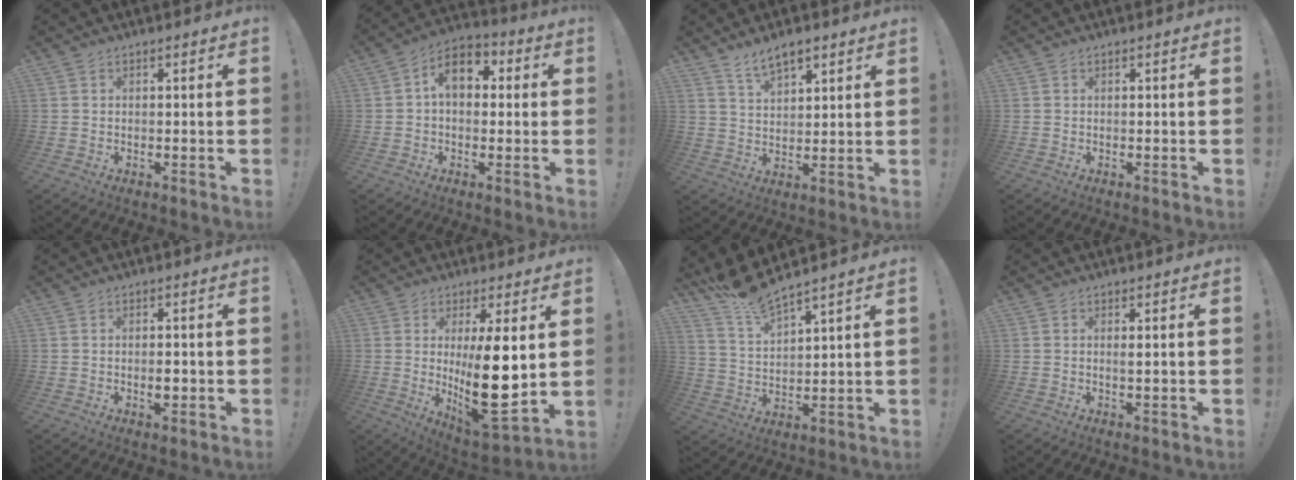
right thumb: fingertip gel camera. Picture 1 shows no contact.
{"total": 9.4, "force": [2.3, 6.3, 6.6], "torque": [-0.095, 0.006, 0.042]}
{"total": 7.1, "force": [5.2, 3.0, 3.8], "torque": [-0.064, -0.021, 0.096]}
{"total": 0.0}
{"total": 2.5, "force": [-0.7, 1.3, 2.0], "torque": [-0.023, 0.000, -0.013]}
{"total": 17.7, "force": [1.9, 6.2, 16.5], "torque": [-0.254, -0.043, 0.042]}
{"total": 9.2, "force": [8.5, 0.6, 3.6], "torque": [-0.086, -0.054, 0.153]}
{"total": 1.2, "force": [0.3, -0.1, 1.2], "torque": [-0.008, -0.009, 0.001]}